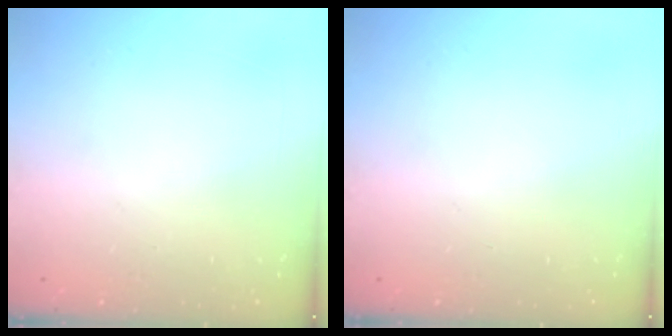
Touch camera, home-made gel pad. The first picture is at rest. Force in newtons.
{"total": 0.0}